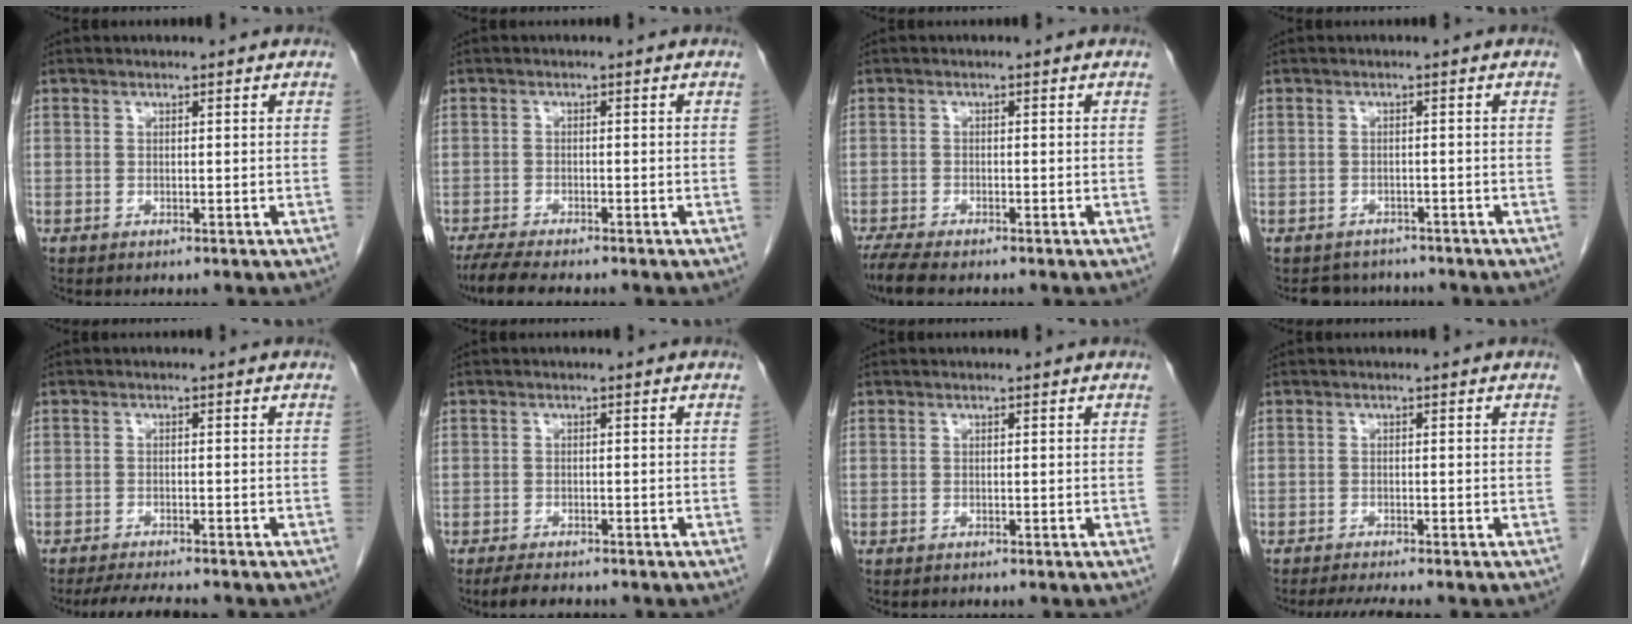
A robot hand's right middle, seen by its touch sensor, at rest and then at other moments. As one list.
[{"total": 6.3, "force": [-5.3, 0.8, 3.3], "torque": [-0.061, -0.019, -0.087]}, {"total": 4.8, "force": [-4.0, 0.7, 2.7], "torque": [-0.058, -0.017, -0.066]}, {"total": 4.1, "force": [-3.8, 1.7, -0.1], "torque": [0.000, 0.003, -0.051]}, {"total": 5.8, "force": [-5.3, 0.5, 2.4], "torque": [-0.040, -0.017, -0.082]}, {"total": 3.6, "force": [-3.1, 0.9, 1.6], "torque": [-0.035, -0.010, -0.048]}, {"total": 0.0}, {"total": 4.2, "force": [-3.7, -0.3, 1.9], "torque": [-0.031, -0.014, -0.058]}]